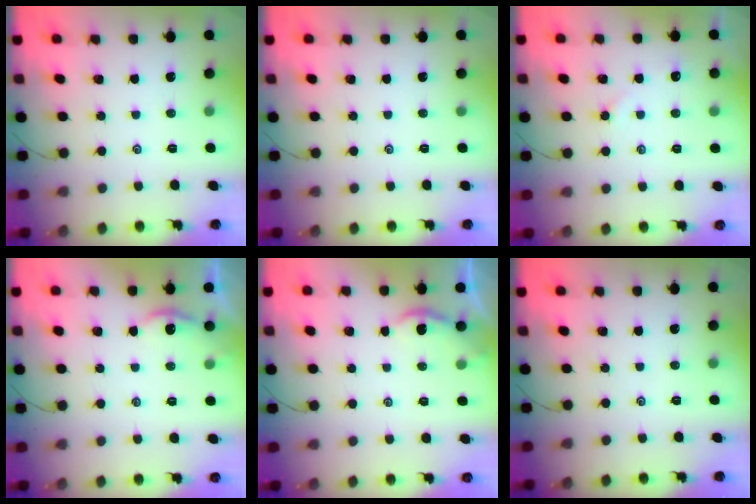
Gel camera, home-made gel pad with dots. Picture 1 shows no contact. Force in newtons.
{"total": 0.0}
{"total": 2.2, "press": 2.2, "slide": 0.4}
{"total": 2.4, "press": 2.4, "slide": 0.1}
{"total": 2.0, "press": 2.0, "slide": 0.2}
{"total": 0.0}